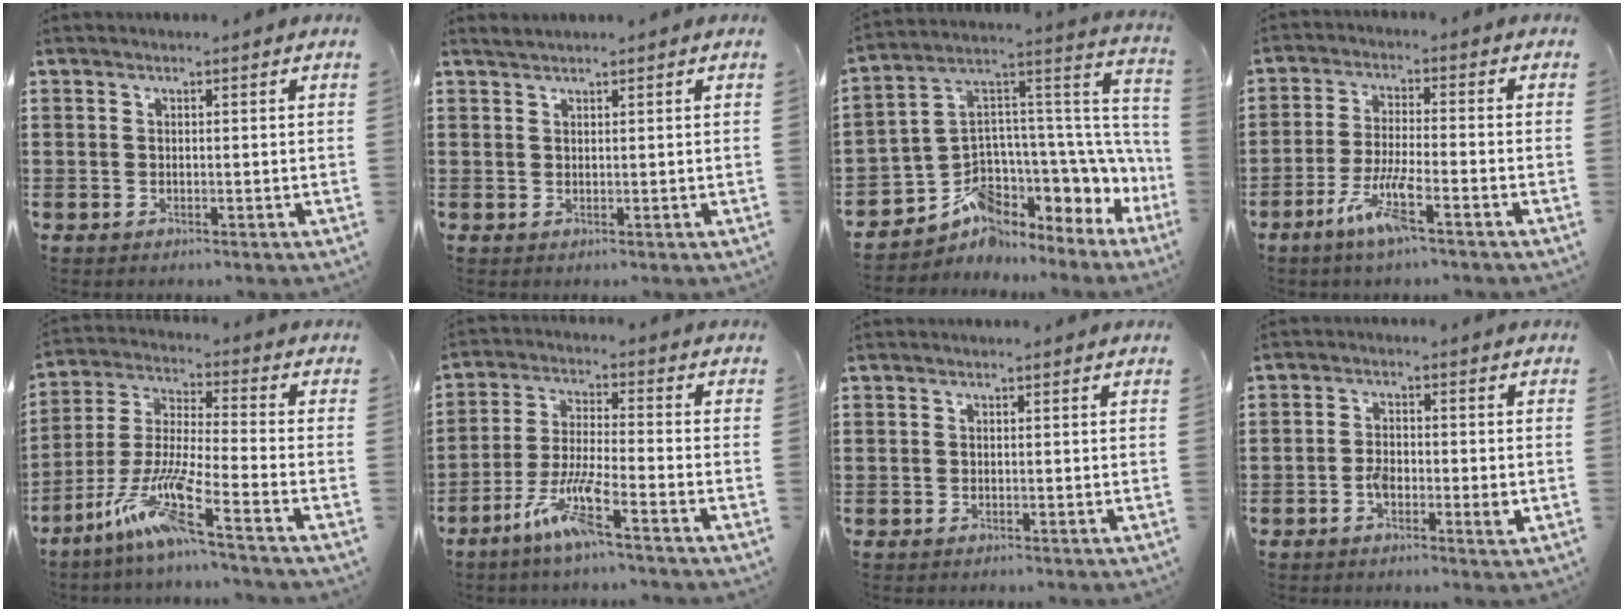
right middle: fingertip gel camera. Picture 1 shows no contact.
{"total": 0.9, "force": [0.9, 0.1, 0.2], "torque": [-0.005, 0.000, 0.017]}
{"total": 4.9, "force": [-1.4, 3.8, 2.6], "torque": [-0.093, -0.056, -0.035]}
{"total": 6.7, "force": [-4.0, 0.9, 5.4], "torque": [-0.119, -0.009, -0.077]}
{"total": 10.6, "force": [-7.2, 0.3, 7.8], "torque": [-0.178, -0.018, -0.150]}
{"total": 7.7, "force": [-5.2, 0.8, 5.7], "torque": [-0.124, -0.008, -0.099]}
{"total": 0.0}
{"total": 3.3, "force": [-1.2, 1.3, 2.8], "torque": [-0.055, 0.002, -0.023]}